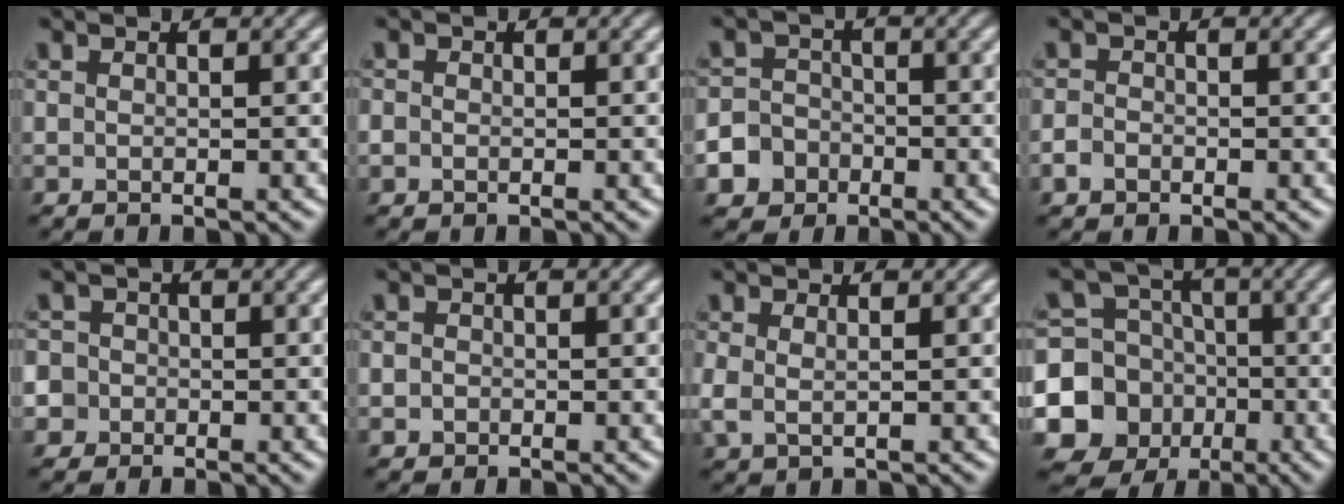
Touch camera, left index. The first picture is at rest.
{"total": 0.7, "force": [-0.5, 0.6, 0.0], "torque": [0.007, -0.008, -0.008]}
{"total": 5.1, "force": [-3.2, 3.9, 0.5], "torque": [0.013, -0.014, -0.074]}
{"total": 1.2, "force": [-1.0, 0.7, 0.1], "torque": [0.001, -0.003, -0.023]}
{"total": 4.8, "force": [-1.4, 4.5, 0.9], "torque": [-0.017, 0.013, -0.055]}
{"total": 1.0, "force": [-0.5, 0.8, 0.1], "torque": [0.006, -0.009, -0.009]}
{"total": 1.4, "force": [0.1, 0.7, 1.2], "torque": [-0.028, -0.006, 0.004]}
{"total": 13.4, "force": [-4.7, 12.2, 3.0], "torque": [-0.080, -0.040, -0.092]}